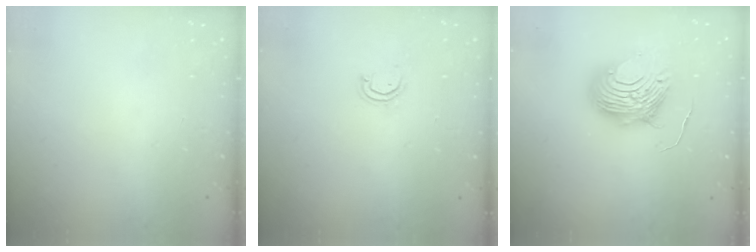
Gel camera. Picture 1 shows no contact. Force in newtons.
{"total": 3.4, "press": 3.4, "slide": 0.2}
{"total": 10.6, "press": 10.6, "slide": 0.9}